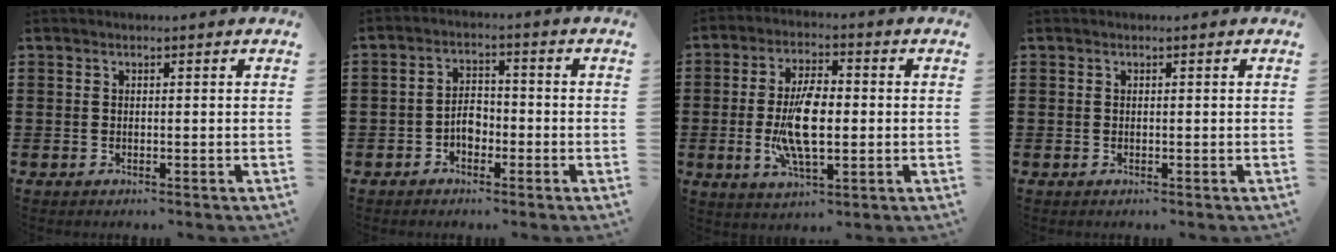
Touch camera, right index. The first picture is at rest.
{"total": 3.3, "force": [-1.5, 2.2, 1.9], "torque": [-0.040, 0.006, -0.030]}
{"total": 10.1, "force": [-1.0, 4.1, 9.2], "torque": [-0.199, -0.007, -0.022]}
{"total": 0.0}